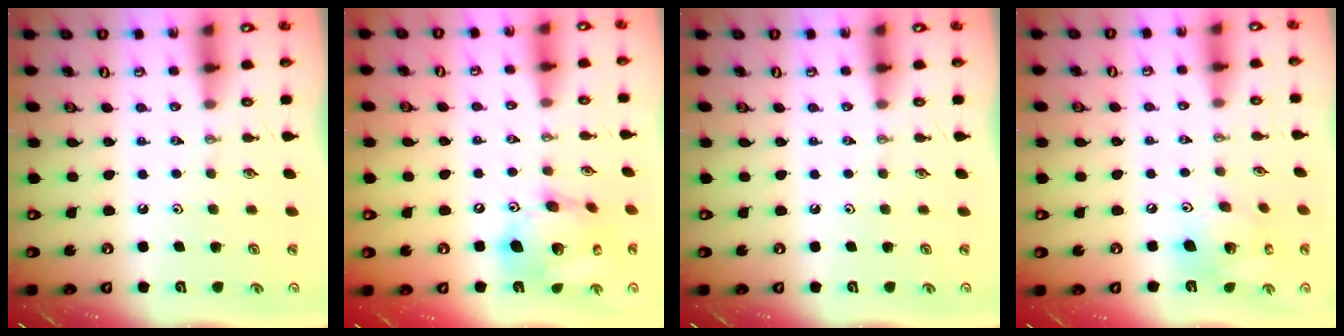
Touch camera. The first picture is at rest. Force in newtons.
{"total": 17.2, "press": 17.0, "slide": 3.2}
{"total": 0.0}
{"total": 14.3, "press": 14.1, "slide": 2.5}